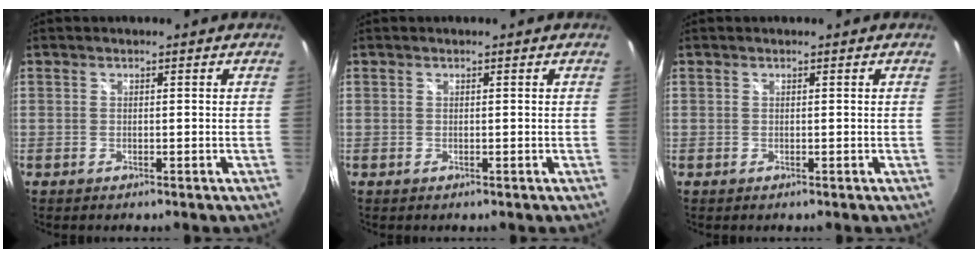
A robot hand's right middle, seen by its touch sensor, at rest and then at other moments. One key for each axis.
{"total": 0.0}
{"total": 0.0}